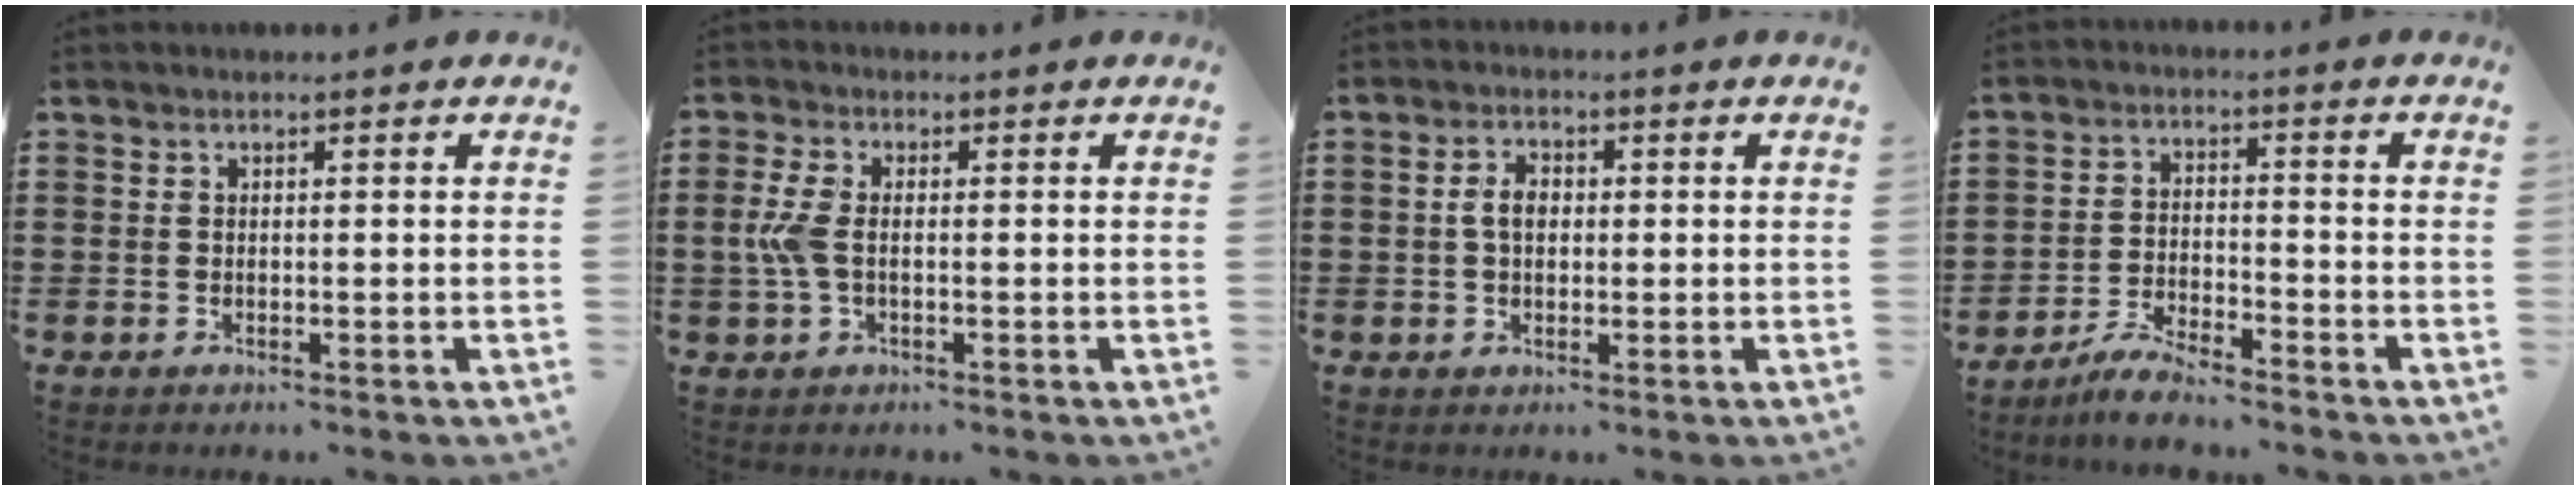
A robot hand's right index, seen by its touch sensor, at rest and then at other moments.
{"total": 4.3, "force": [-0.4, 2.0, 3.8], "torque": [-0.098, -0.006, -0.015]}
{"total": 3.0, "force": [0.2, 1.9, 2.3], "torque": [-0.048, 0.009, 0.003]}
{"total": 4.4, "force": [-4.2, 0.3, 1.3], "torque": [-0.031, 0.006, -0.083]}